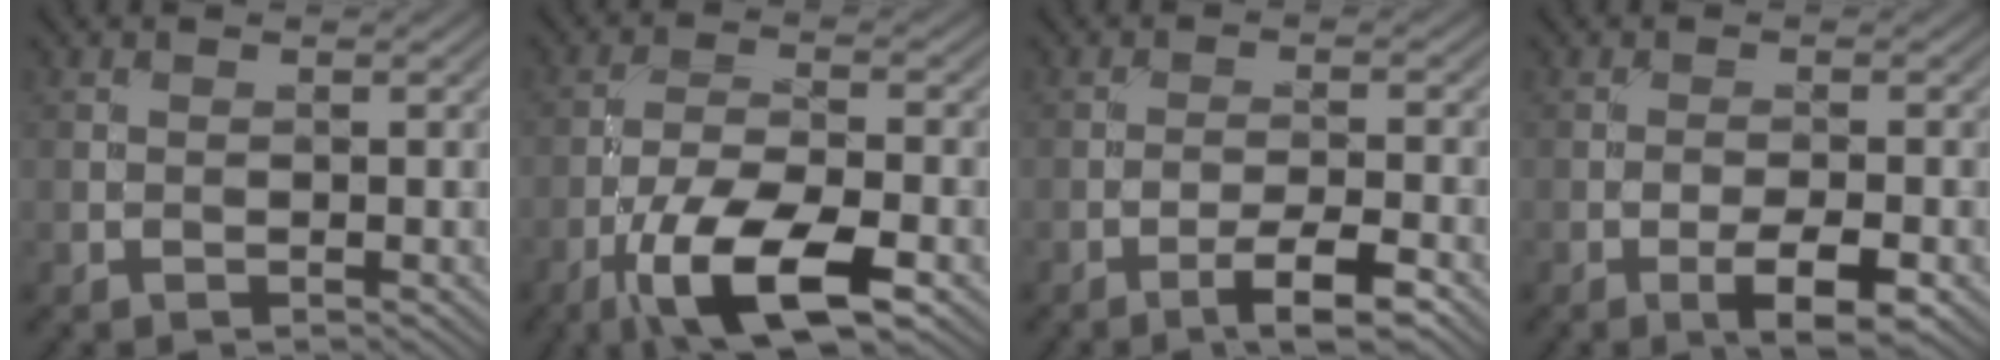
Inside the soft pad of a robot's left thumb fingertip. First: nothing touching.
{"total": 11.0, "force": [-5.9, 3.6, 8.6], "torque": [-0.164, -0.007, -0.115]}
{"total": 4.8, "force": [-3.1, 0.7, 3.6], "torque": [-0.060, 0.008, -0.053]}
{"total": 4.4, "force": [-2.2, 1.0, 3.7], "torque": [-0.064, 0.003, -0.033]}